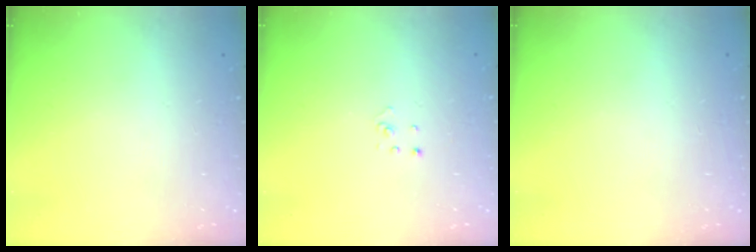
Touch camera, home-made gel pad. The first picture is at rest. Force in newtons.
{"total": 1.5, "press": 1.5, "slide": 0.1}
{"total": 0.0}